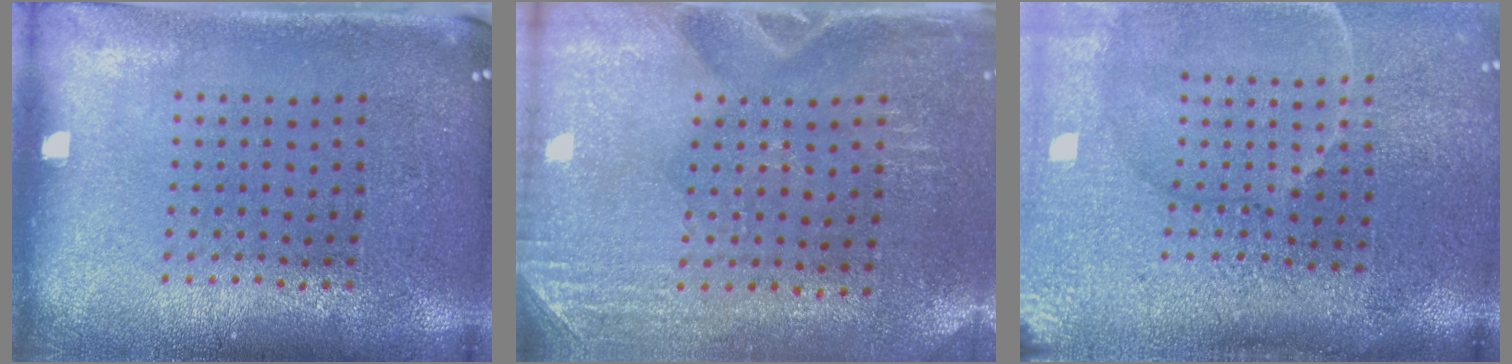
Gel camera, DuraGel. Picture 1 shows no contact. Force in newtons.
{"total": 2.8, "press": 2.6, "slide": 1.2}
{"total": 4.5, "press": 3.8, "slide": 2.5}